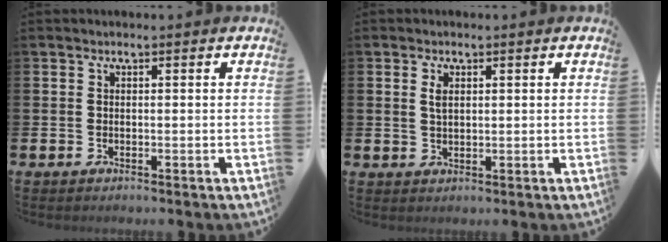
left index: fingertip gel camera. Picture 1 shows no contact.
{"total": 1.7, "force": [0.8, 0.9, 1.2], "torque": [-0.009, -0.002, 0.010]}